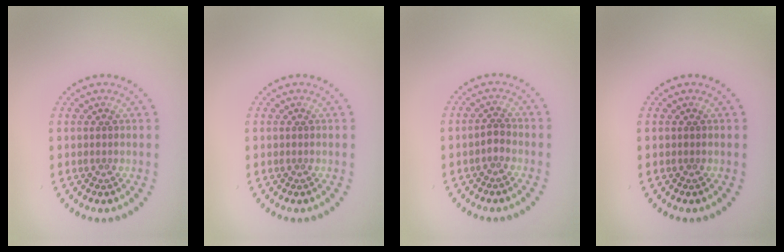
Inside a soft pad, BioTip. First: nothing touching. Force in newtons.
{"total": 0.0}
{"total": 1.0, "press": 0.9, "slide": 0.6}
{"total": 0.0}